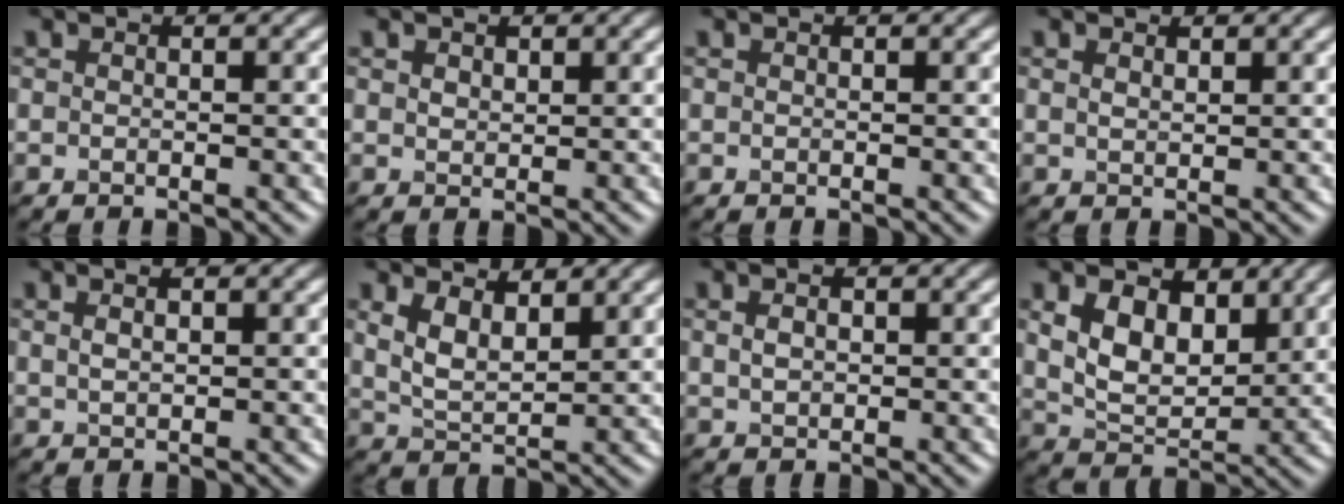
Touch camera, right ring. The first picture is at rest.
{"total": 1.5, "force": [0.9, 1.0, 0.6], "torque": [-0.012, 0.006, 0.009]}
{"total": 0.0}
{"total": 1.0, "force": [0.8, 0.4, 0.5], "torque": [-0.012, 0.002, 0.016]}
{"total": 1.4, "force": [0.6, 0.6, 1.1], "torque": [-0.024, 0.000, 0.016]}
{"total": 3.8, "force": [2.2, 1.7, 2.6], "torque": [-0.059, -0.001, 0.044]}
{"total": 1.7, "force": [0.4, 1.2, 1.2], "torque": [-0.023, 0.002, 0.011]}
{"total": 5.6, "force": [2.2, 3.5, 3.8], "torque": [-0.086, -0.006, 0.036]}